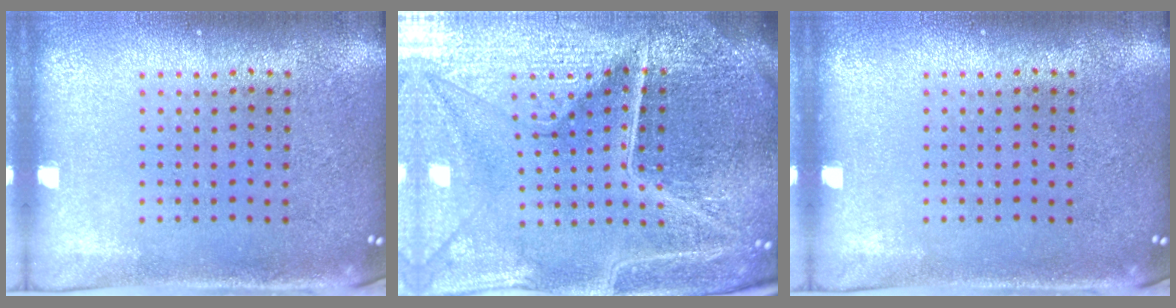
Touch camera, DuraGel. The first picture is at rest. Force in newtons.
{"total": 6.2, "press": 5.6, "slide": 2.7}
{"total": 0.0}